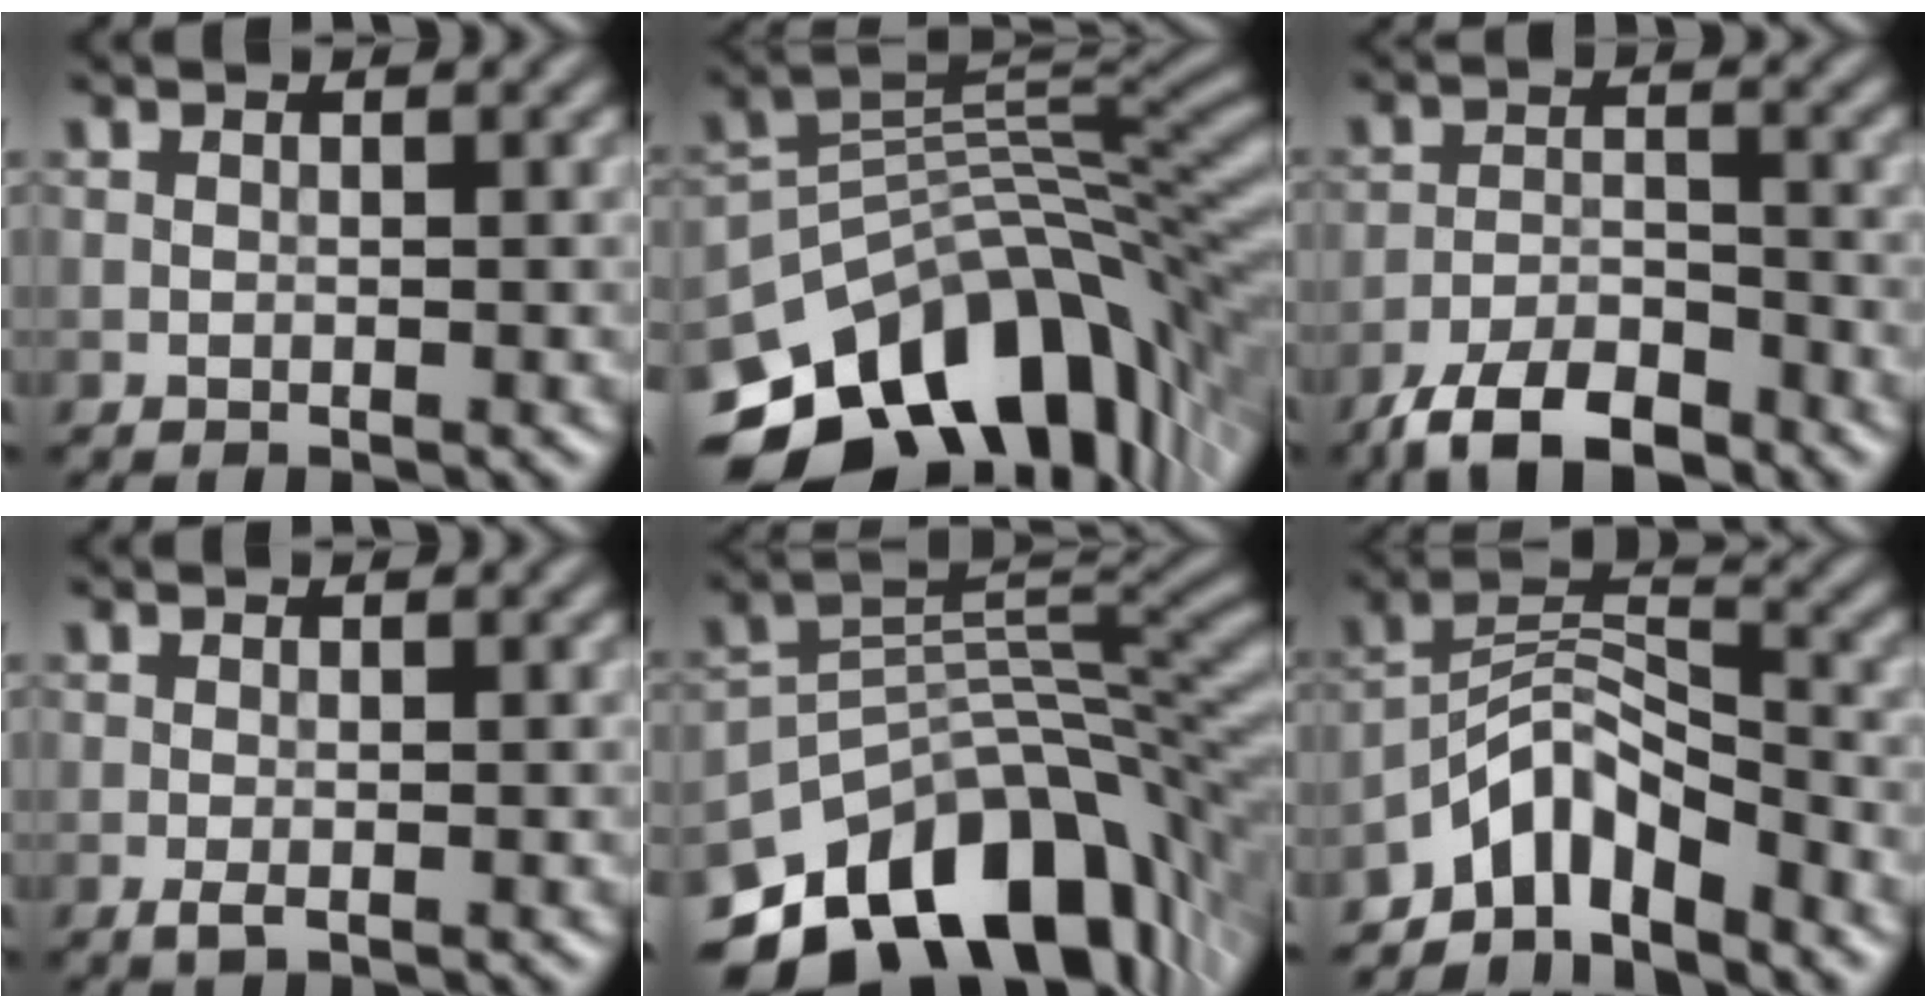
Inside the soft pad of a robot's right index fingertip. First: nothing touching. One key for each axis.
{"total": 13.2, "fx": -6.5, "fy": 7.5, "fz": 8.6, "tx": -0.152, "ty": 0.012, "tz": -0.111}
{"total": 6.3, "fx": -5.2, "fy": 2.1, "fz": 3.0, "tx": -0.046, "ty": -0.006, "tz": -0.102}
{"total": 1.0, "fx": -0.5, "fy": 0.3, "fz": 0.9, "tx": -0.020, "ty": -0.004, "tz": -0.009}
{"total": 13.1, "fx": -7.9, "fy": 7.0, "fz": 7.8, "tx": -0.133, "ty": 0.010, "tz": -0.132}
{"total": 5.9, "fx": -4.5, "fy": 2.3, "fz": 3.0, "tx": -0.040, "ty": 0.005, "tz": -0.093}